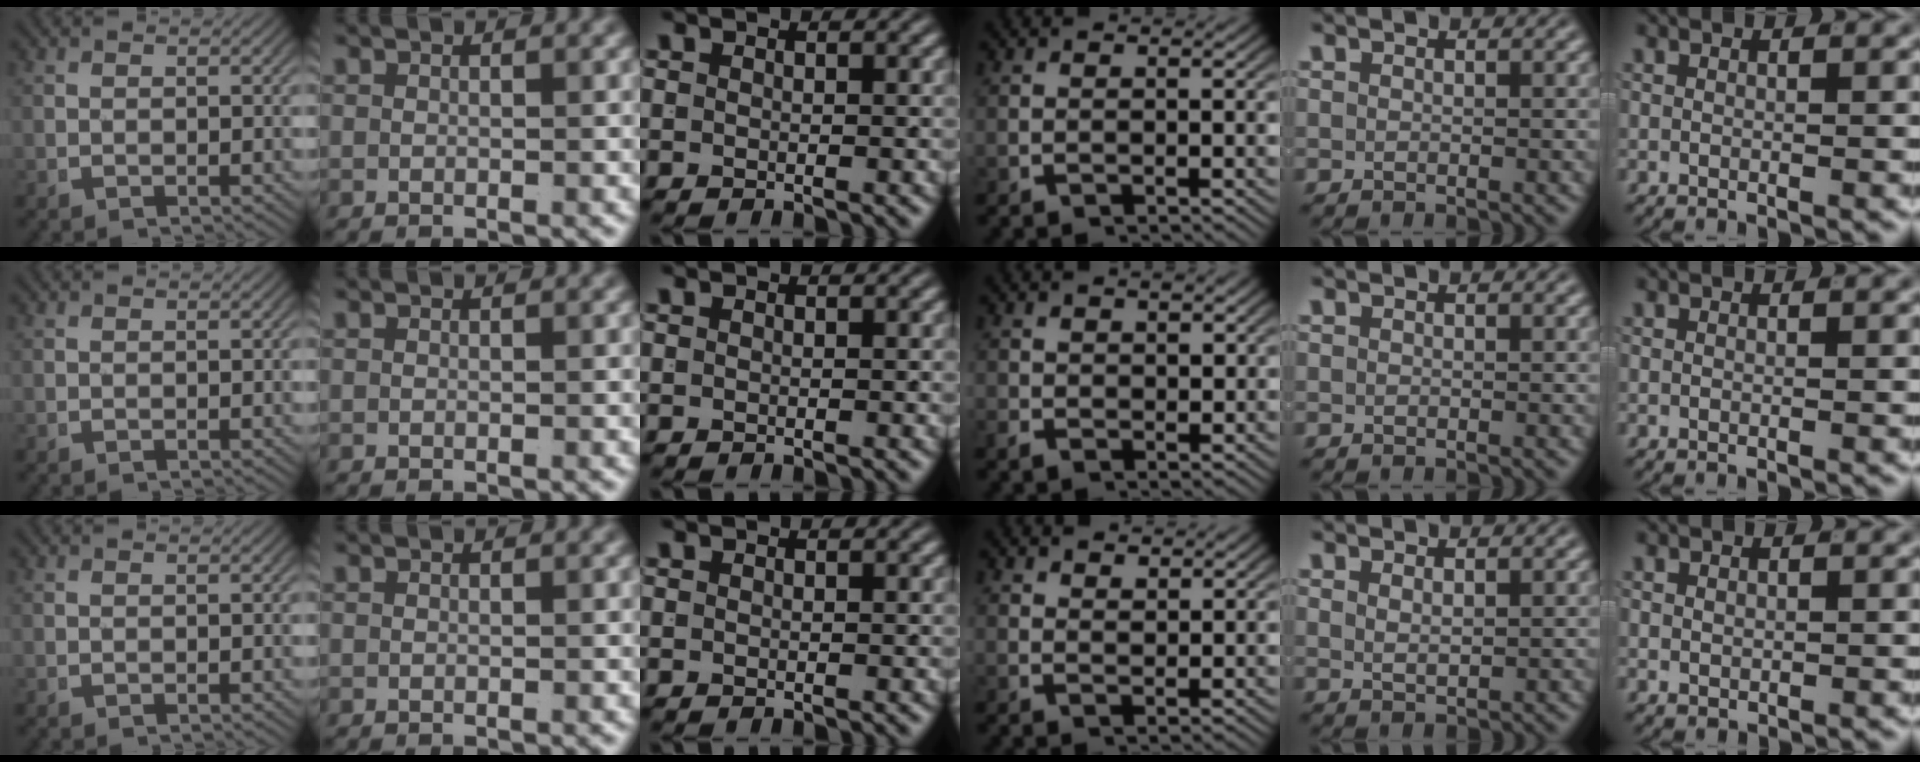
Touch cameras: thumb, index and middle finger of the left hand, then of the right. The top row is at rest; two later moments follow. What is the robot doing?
{"motion": "lift_and_place", "object": "shorts"}